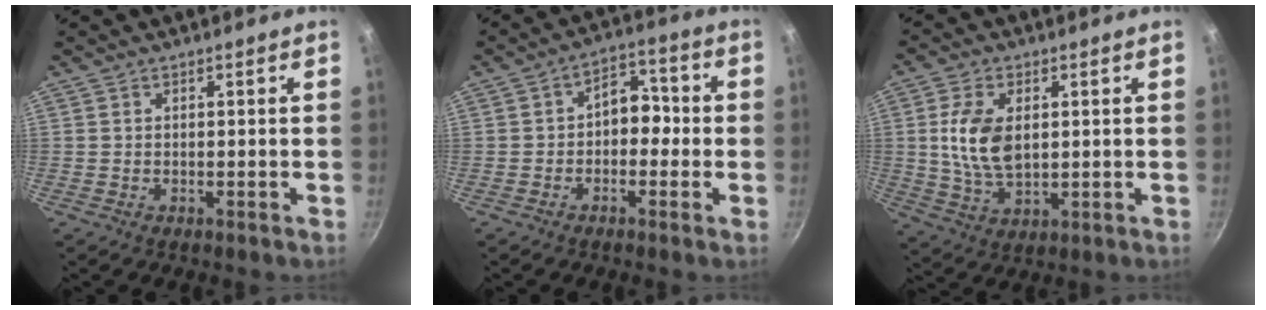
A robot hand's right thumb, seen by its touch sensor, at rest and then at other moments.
{"total": 6.8, "force": [-0.8, 4.8, 4.8], "torque": [-0.024, 0.026, -0.027]}
{"total": 10.3, "force": [1.6, 6.1, 8.2], "torque": [-0.151, -0.010, 0.033]}